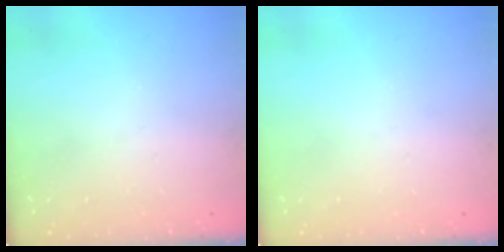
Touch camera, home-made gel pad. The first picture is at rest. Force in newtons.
{"total": 0.0}